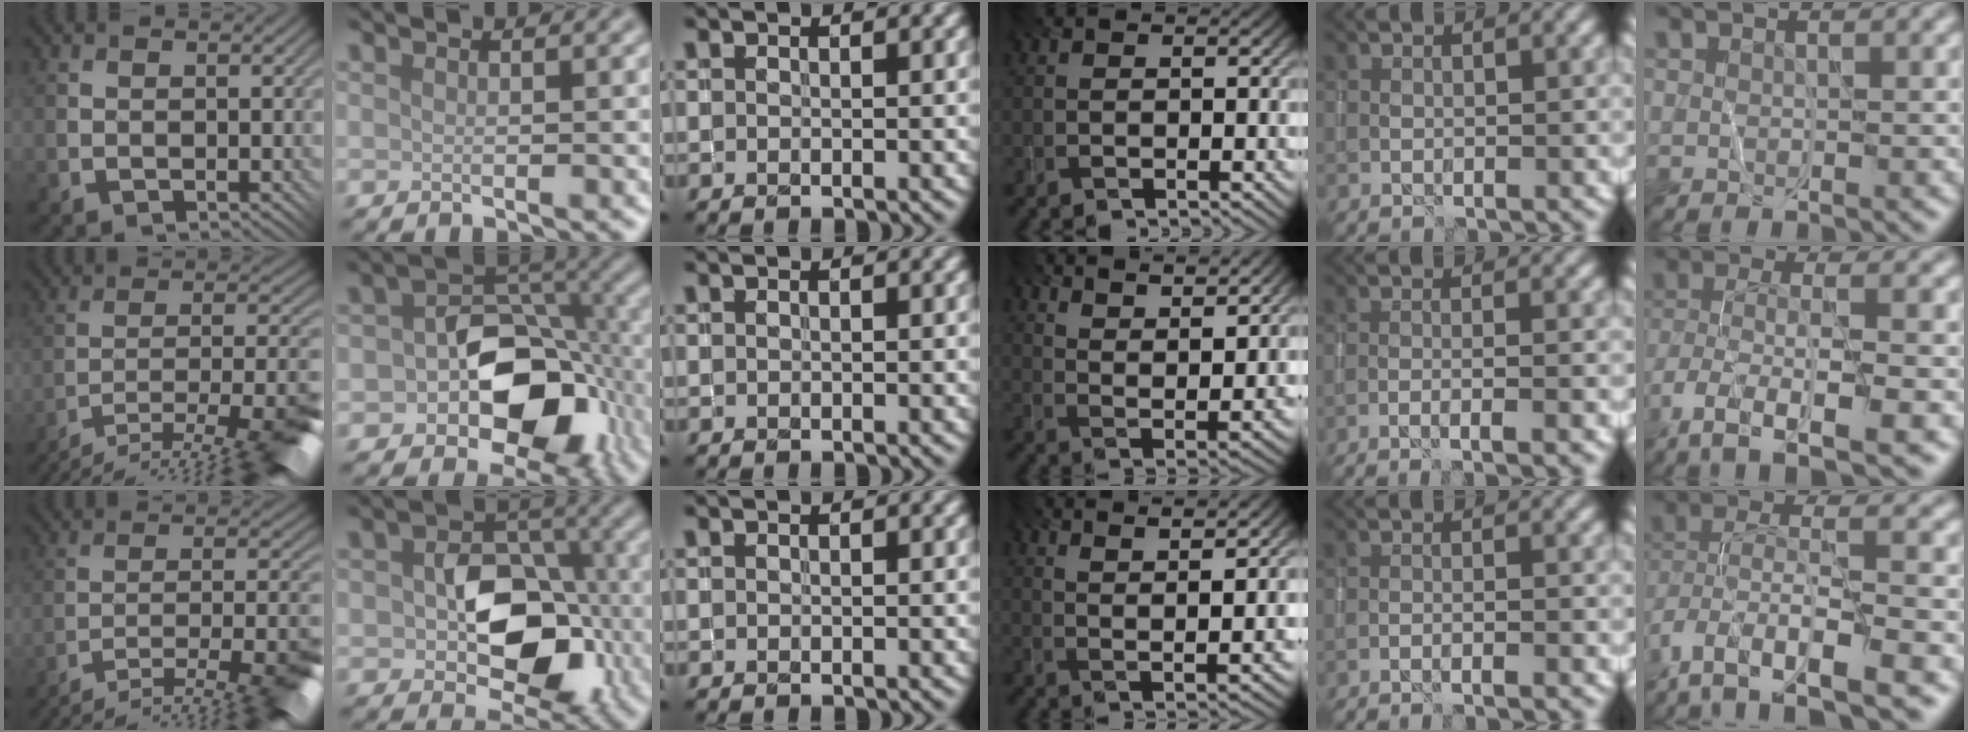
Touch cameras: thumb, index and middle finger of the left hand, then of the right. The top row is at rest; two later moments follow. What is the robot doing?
{"motion": "wrap", "object": "yarn"}